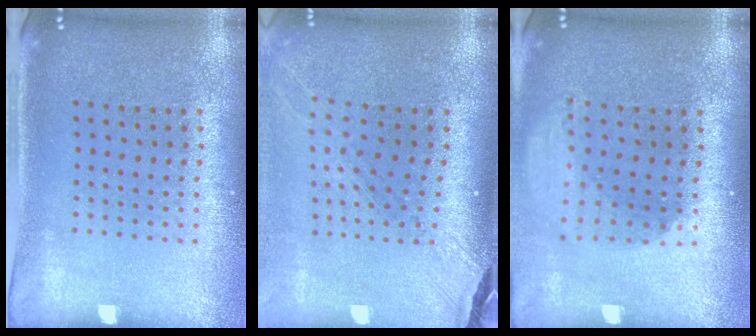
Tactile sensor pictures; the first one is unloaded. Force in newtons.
{"total": 1.5, "press": 1.4, "slide": 0.5}
{"total": 1.9, "press": 1.5, "slide": 1.3}